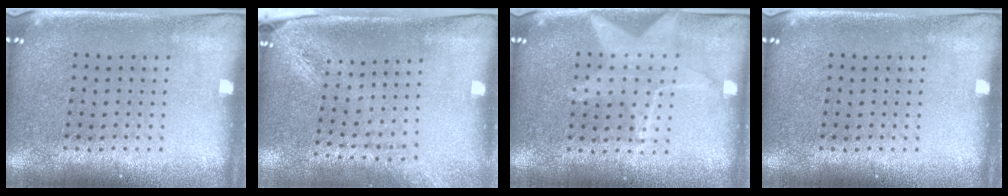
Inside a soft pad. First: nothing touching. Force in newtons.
{"total": 2.0, "press": 1.6, "slide": 1.3}
{"total": 1.4, "press": 1.4, "slide": 0.3}
{"total": 0.0}